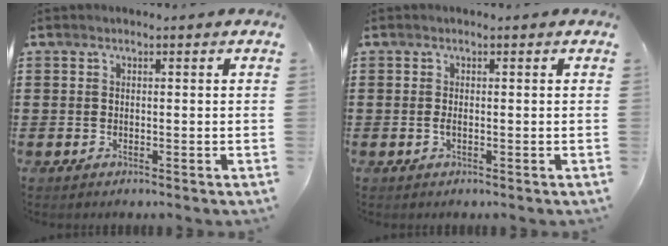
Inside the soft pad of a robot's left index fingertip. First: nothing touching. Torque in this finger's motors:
{"motor_torque": [0.35, 0.41, 0.14, 0.01]}